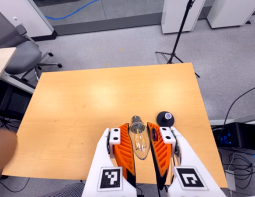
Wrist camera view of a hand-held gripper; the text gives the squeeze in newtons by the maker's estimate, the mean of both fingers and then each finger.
{"total": 23.3, "left": 25.4, "right": 21.2}